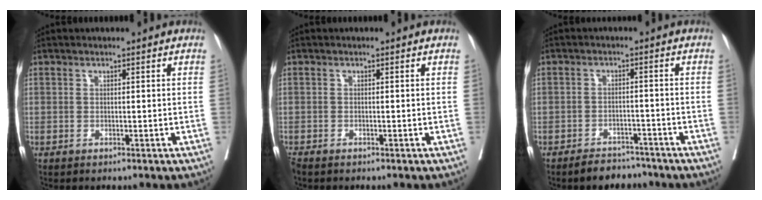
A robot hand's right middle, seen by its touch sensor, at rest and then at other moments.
{"total": 1.5, "force": [-1.3, 0.6, 0.6], "torque": [-0.017, -0.006, -0.023]}
{"total": 4.6, "force": [-4.0, 2.0, 0.8], "torque": [-0.009, 0.003, -0.060]}